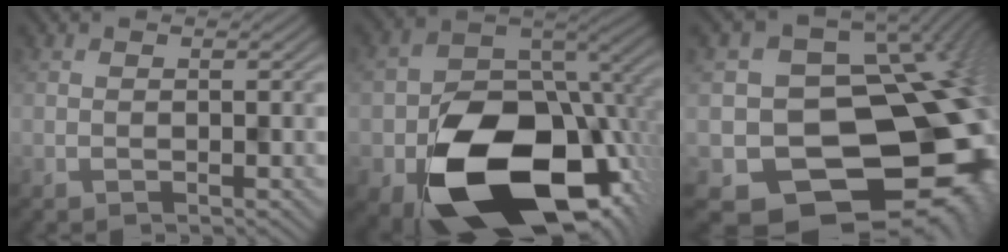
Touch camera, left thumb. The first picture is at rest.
{"total": 19.8, "force": [-7.9, 12.9, 12.6], "torque": [-0.216, -0.048, -0.116]}
{"total": 18.3, "force": [-4.6, 13.6, 11.4], "torque": [-0.176, -0.044, -0.032]}